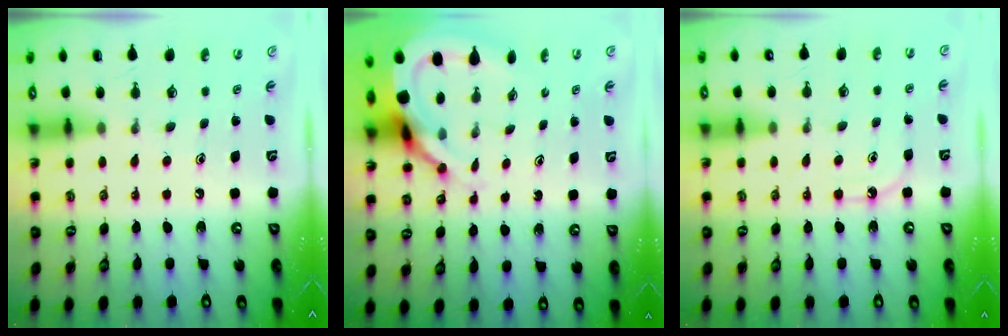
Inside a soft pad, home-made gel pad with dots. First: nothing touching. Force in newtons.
{"total": 8.9, "press": 8.8, "slide": 1.1}
{"total": 5.6, "press": 5.6, "slide": 0.7}